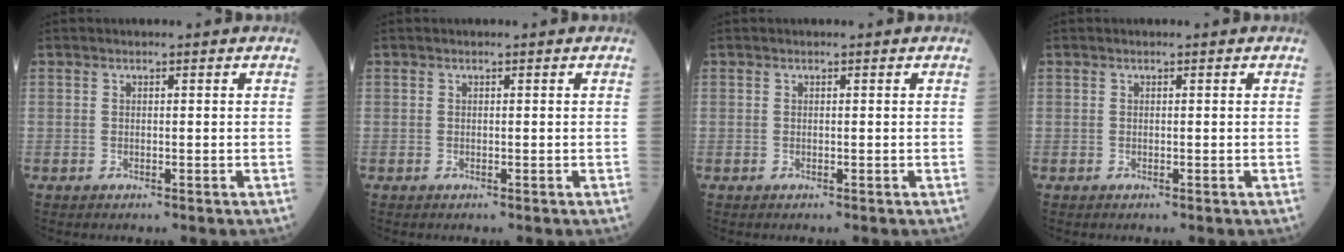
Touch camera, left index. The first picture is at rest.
{"total": 0.0}
{"total": 0.0}
{"total": 0.0}